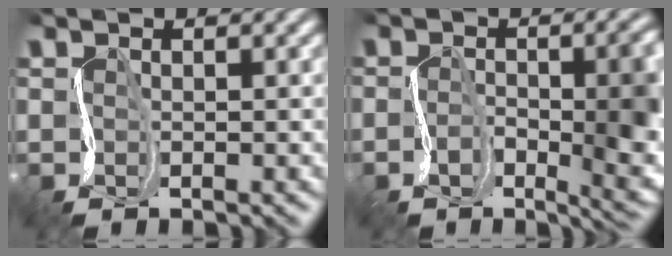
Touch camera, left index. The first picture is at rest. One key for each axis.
{"total": 9.3, "fx": -1.8, "fy": 3.8, "fz": 8.3, "tx": -0.117, "ty": -0.010, "tz": -0.024}